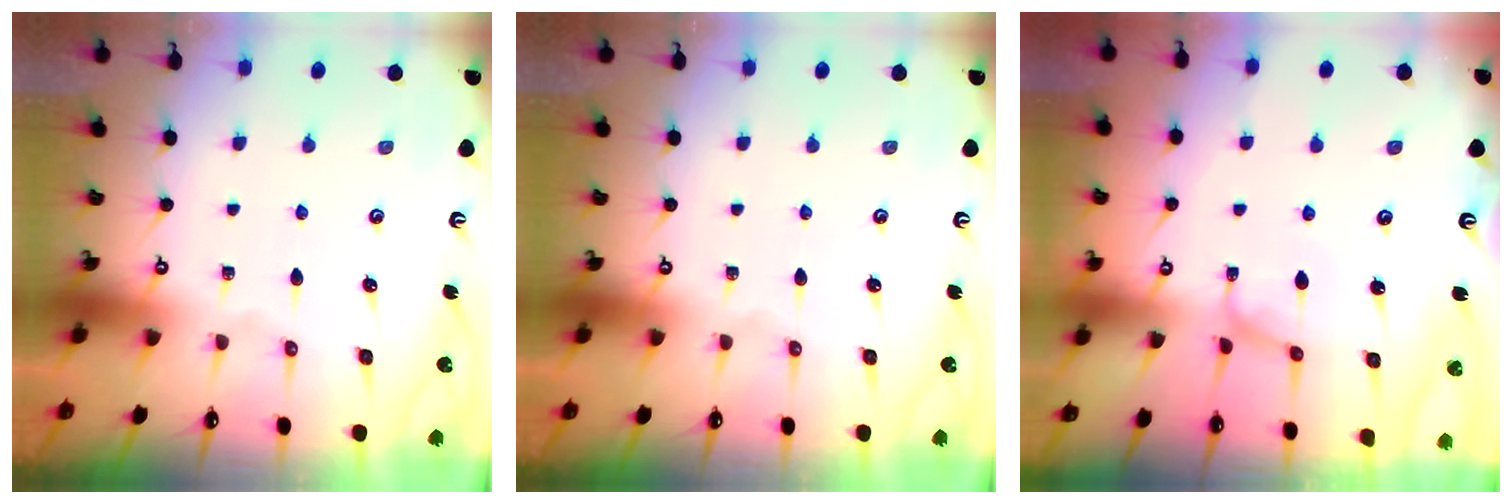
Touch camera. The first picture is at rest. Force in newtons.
{"total": 0.0}
{"total": 1.1, "press": 1.0, "slide": 0.4}